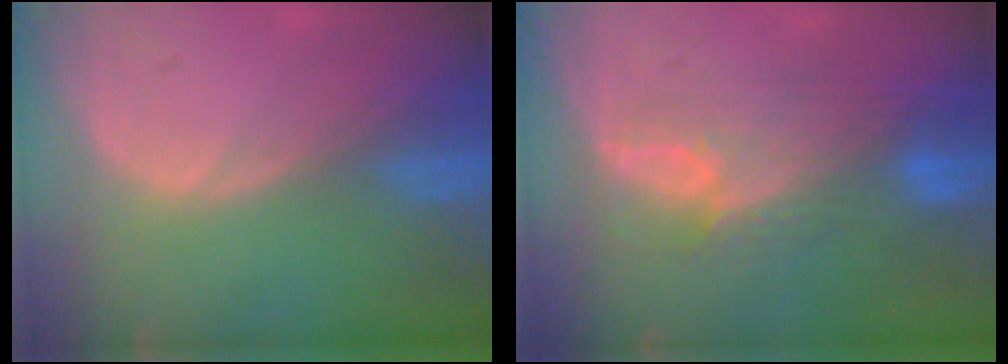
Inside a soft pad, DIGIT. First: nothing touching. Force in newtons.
{"total": 8.5, "press": 8.1, "slide": 2.6}